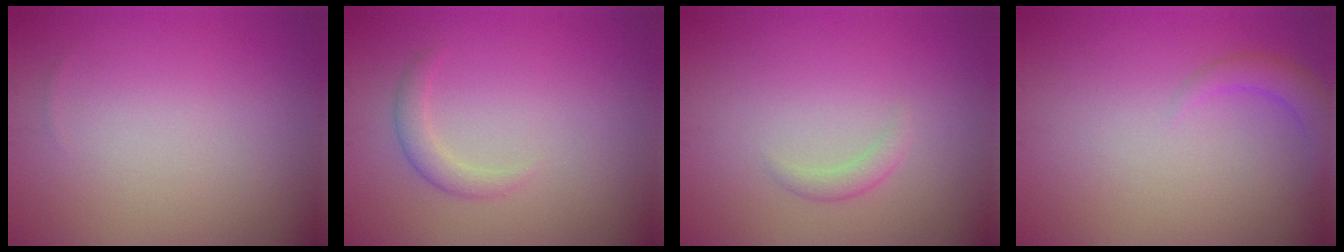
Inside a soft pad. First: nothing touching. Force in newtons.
{"total": 1.6, "press": 1.6, "slide": 0.1}
{"total": 1.1, "press": 1.1, "slide": 0.1}
{"total": 2.0, "press": 1.9, "slide": 0.1}